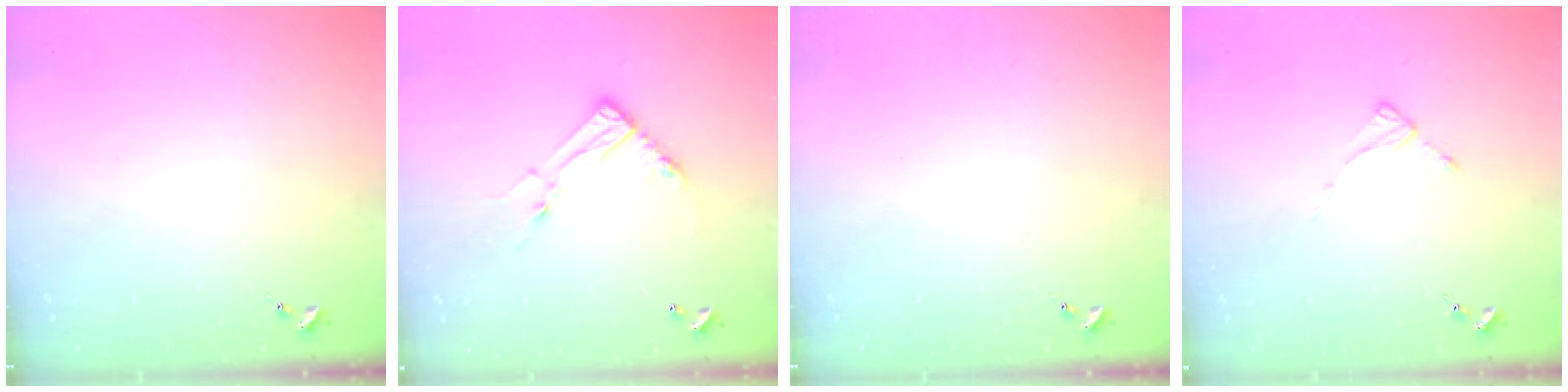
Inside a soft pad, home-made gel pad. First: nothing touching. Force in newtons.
{"total": 11.2, "press": 11.2, "slide": 0.9}
{"total": 0.0}
{"total": 2.4, "press": 2.4, "slide": 0.3}